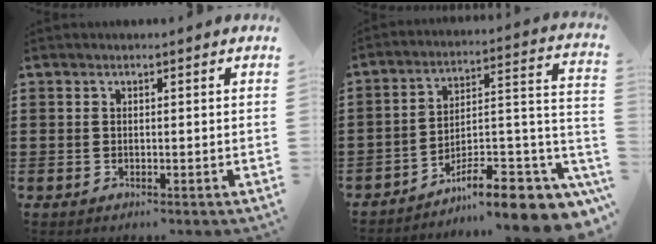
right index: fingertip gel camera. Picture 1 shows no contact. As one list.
[{"total": 9.8, "force": [-7.4, 2.3, 6.1], "torque": [-0.085, 0.019, -0.135]}]